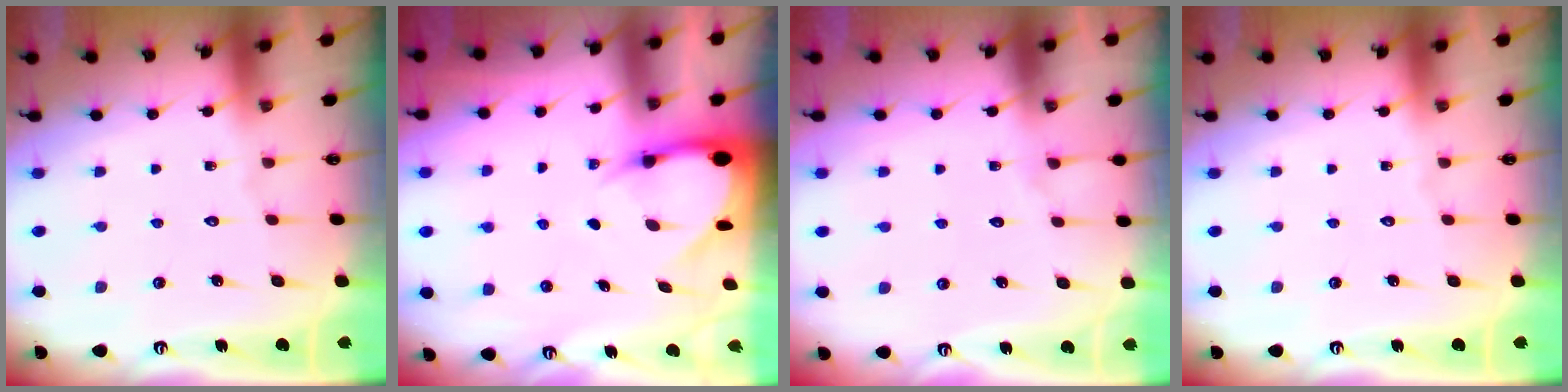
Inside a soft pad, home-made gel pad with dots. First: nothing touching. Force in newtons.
{"total": 4.3, "press": 4.3, "slide": 0.4}
{"total": 2.9, "press": 2.9, "slide": 0.3}
{"total": 0.0}